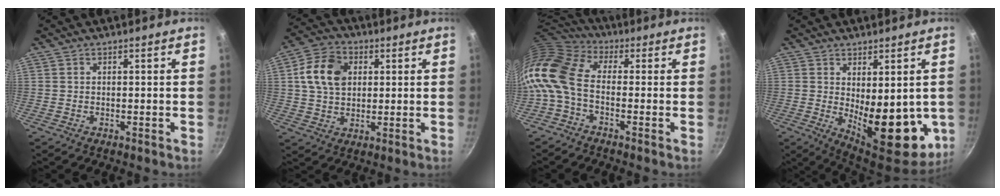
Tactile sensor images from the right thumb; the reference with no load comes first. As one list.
[{"total": 10.8, "force": [2.5, 7.9, 6.9], "torque": [-0.113, 0.009, 0.035]}, {"total": 12.5, "force": [-2.3, 7.5, 9.7], "torque": [-0.197, 0.030, -0.068]}, {"total": 15.9, "force": [-1.2, 7.4, 14.0], "torque": [-0.158, -0.033, 0.003]}]